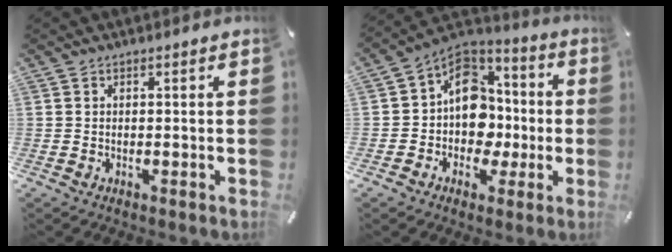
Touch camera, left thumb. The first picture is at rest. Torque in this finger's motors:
{"motor_torque": [0.27, 1.88, 0.99, 0.06, 0.37]}